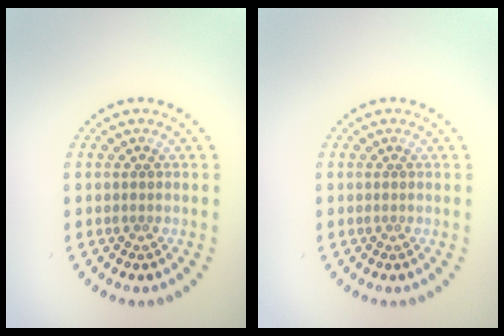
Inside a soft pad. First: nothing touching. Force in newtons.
{"total": 0.0}